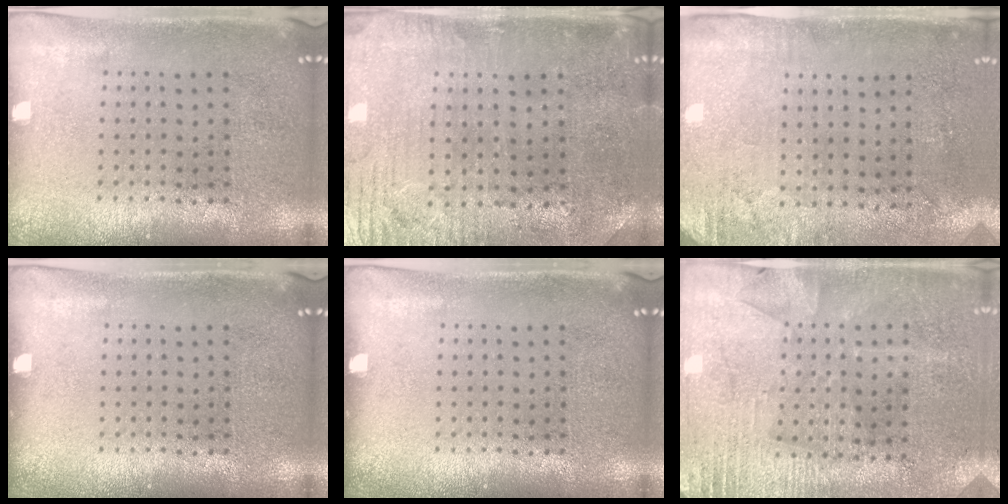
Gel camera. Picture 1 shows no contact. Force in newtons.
{"total": 1.0, "press": 0.8, "slide": 0.6}
{"total": 2.9, "press": 2.4, "slide": 1.7}
{"total": 0.0}
{"total": 0.0}
{"total": 2.8, "press": 2.7, "slide": 0.7}